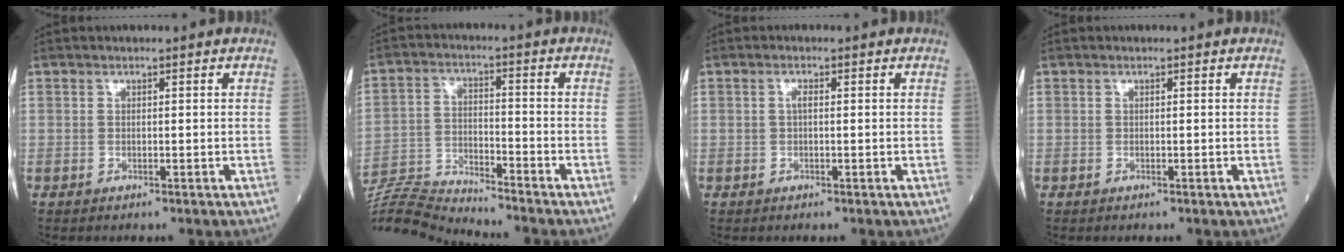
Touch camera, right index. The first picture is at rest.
{"total": 11.8, "force": [-11.6, -1.6, 1.4], "torque": [-0.027, 0.007, -0.216]}
{"total": 1.1, "force": [0.1, 0.4, 1.0], "torque": [-0.022, 0.002, 0.001]}
{"total": 0.0}